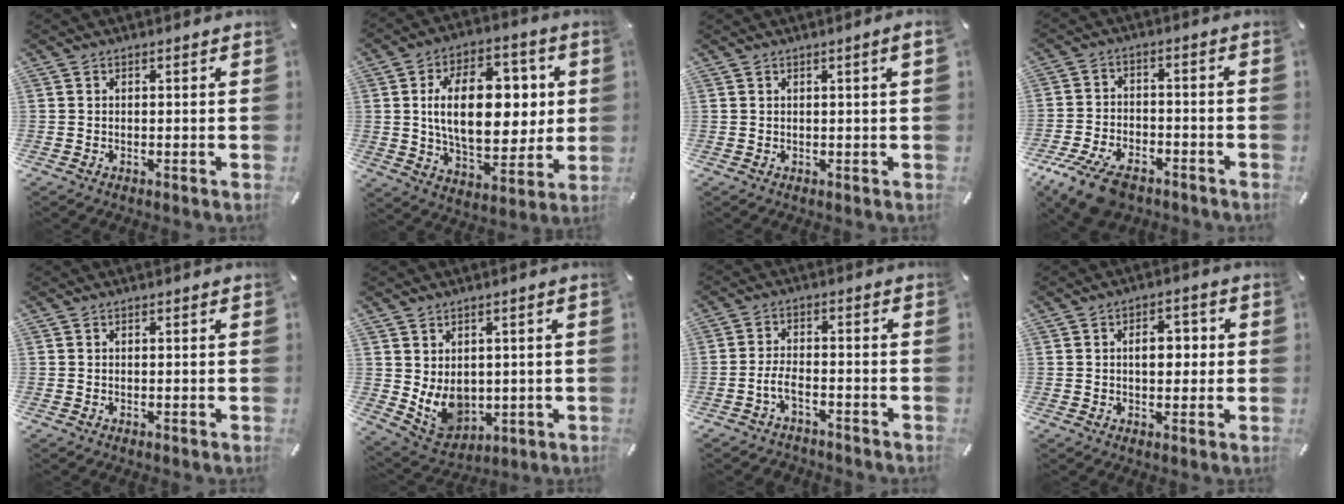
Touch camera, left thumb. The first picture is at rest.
{"total": 20.3, "force": [2.8, 12.3, 15.9], "torque": [-0.266, 0.006, 0.046]}
{"total": 2.0, "force": [0.4, 0.1, 1.9], "torque": [-0.035, 0.001, 0.007]}
{"total": 10.4, "force": [-7.1, 5.3, 5.6], "torque": [-0.111, 0.035, -0.129]}
{"total": 0.0}
{"total": 8.2, "force": [0.9, 7.3, 3.6], "torque": [-0.077, -0.020, 0.024]}
{"total": 4.8, "force": [-2.7, 2.6, 3.0], "torque": [-0.071, 0.011, -0.054]}
{"total": 6.0, "force": [0.4, 4.0, 4.5], "torque": [-0.060, 0.000, -0.003]}